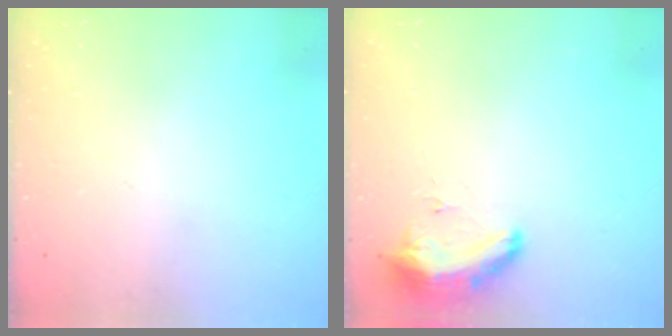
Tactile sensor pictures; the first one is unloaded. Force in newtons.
{"total": 8.6, "press": 8.5, "slide": 1.2}